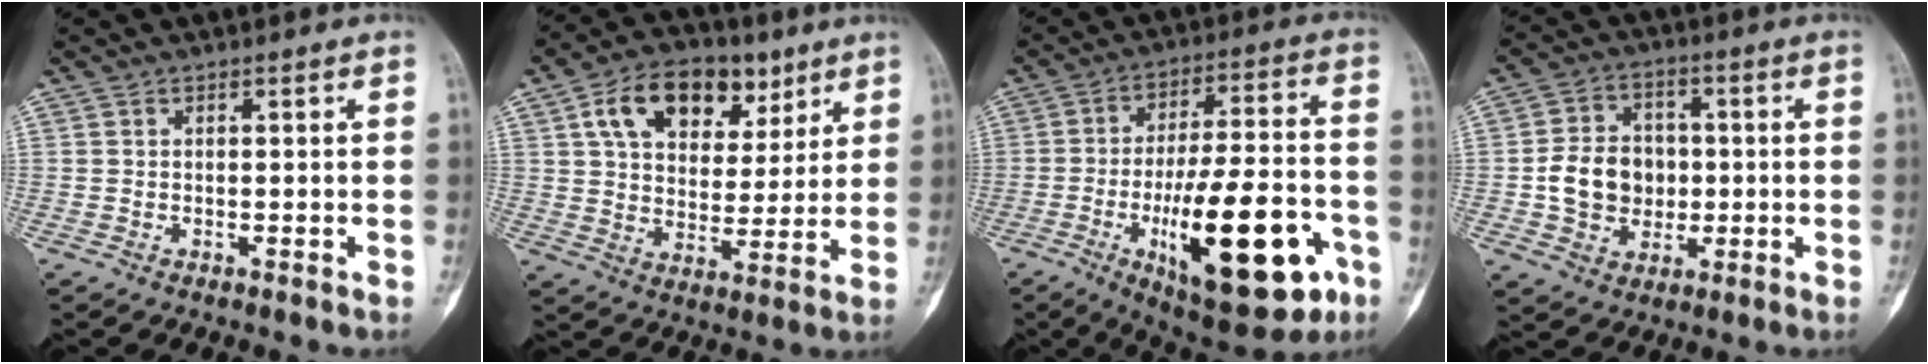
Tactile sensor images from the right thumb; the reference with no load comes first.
{"total": 16.5, "force": [7.7, 10.6, 10.0], "torque": [-0.127, -0.011, 0.128]}
{"total": 25.1, "force": [-8.9, 9.0, 21.7], "torque": [-0.317, 0.024, -0.120]}
{"total": 10.8, "force": [-0.7, 9.0, 5.9], "torque": [-0.074, 0.015, -0.012]}